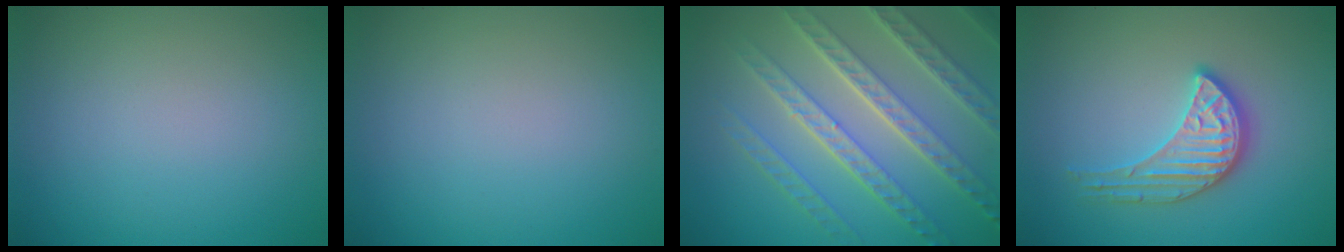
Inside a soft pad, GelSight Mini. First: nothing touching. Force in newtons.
{"total": 0.0}
{"total": 7.9, "press": 5.7, "slide": 5.5}
{"total": 3.5, "press": 3.3, "slide": 1.3}